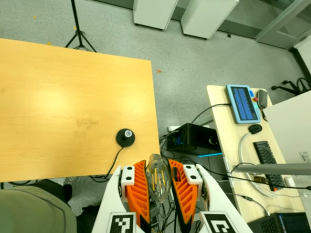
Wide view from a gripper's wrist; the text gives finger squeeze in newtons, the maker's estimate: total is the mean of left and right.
{"total": 17.1, "left": 17.5, "right": 16.7}